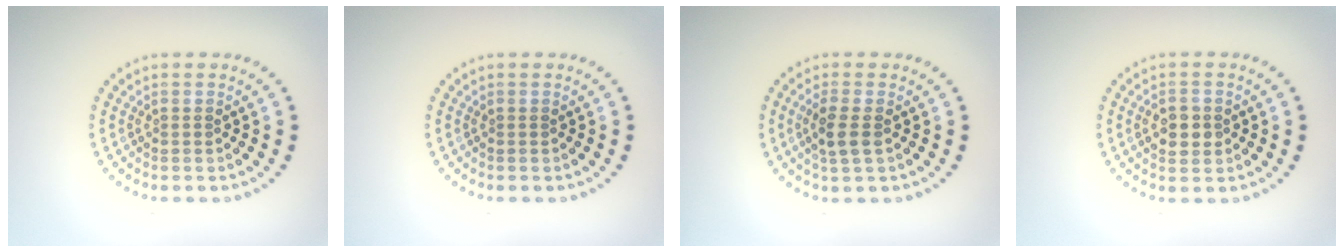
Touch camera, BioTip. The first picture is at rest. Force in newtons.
{"total": 0.0}
{"total": 2.3, "press": 2.1, "slide": 1.0}
{"total": 2.9, "press": 2.9, "slide": 0.1}